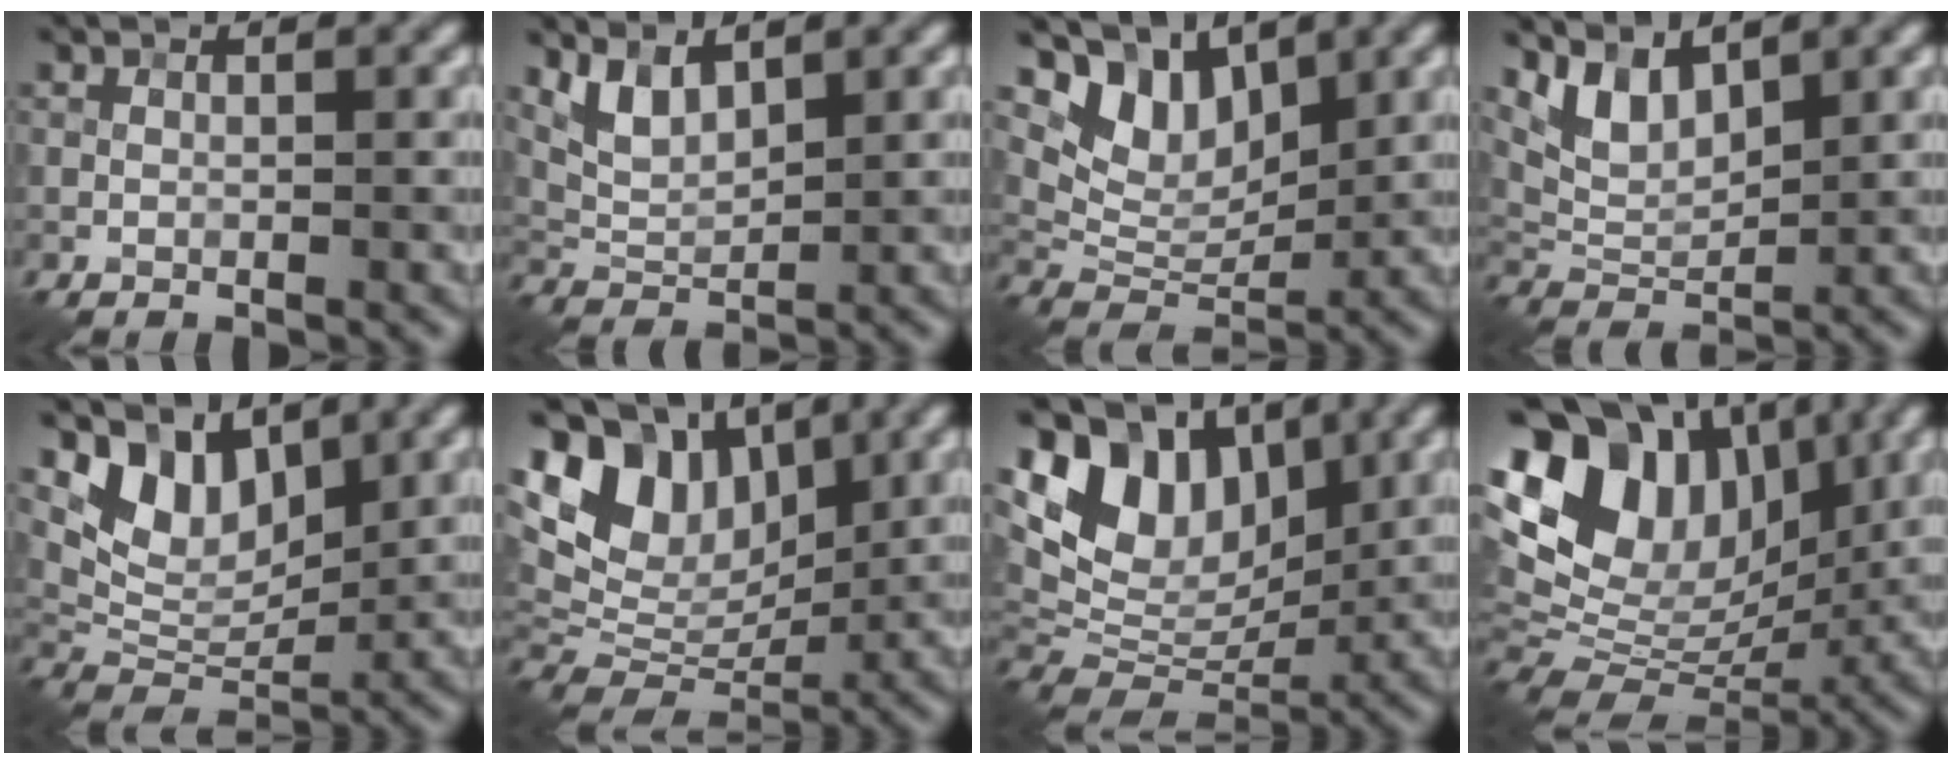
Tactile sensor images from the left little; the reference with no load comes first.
{"total": 3.3, "force": [2.0, 1.5, 2.2], "torque": [-0.054, -0.007, 0.046]}
{"total": 6.2, "force": [4.0, 3.4, 3.2], "torque": [-0.060, -0.008, 0.072]}
{"total": 4.0, "force": [2.6, 1.9, 2.5], "torque": [-0.055, -0.009, 0.055]}
{"total": 5.8, "force": [3.7, 3.3, 3.1], "torque": [-0.062, -0.011, 0.067]}
{"total": 9.2, "force": [3.9, 6.4, 5.4], "torque": [-0.101, 0.001, 0.070]}
{"total": 9.5, "force": [4.0, 6.6, 5.4], "torque": [-0.094, -0.004, 0.073]}
{"total": 15.5, "force": [5.5, 10.6, 10.0], "torque": [-0.183, 0.036, 0.101]}